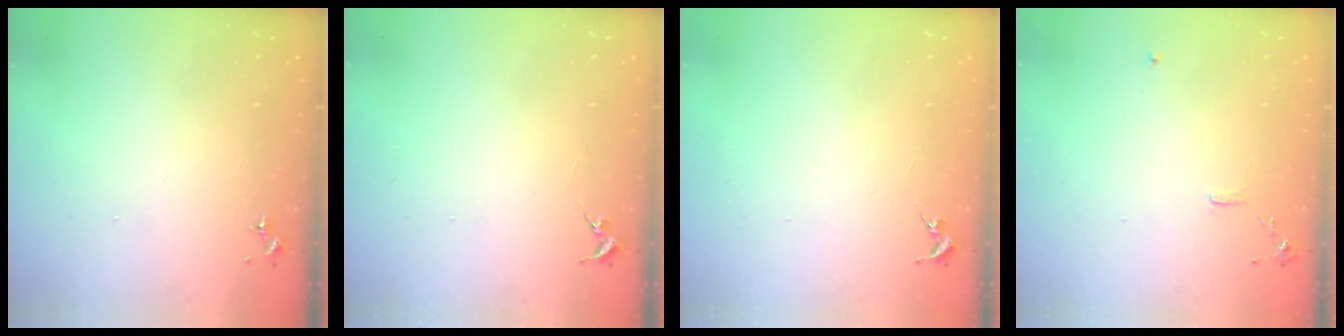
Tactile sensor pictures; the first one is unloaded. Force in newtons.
{"total": 0.0}
{"total": 0.0}
{"total": 6.0, "press": 6.0, "slide": 0.7}